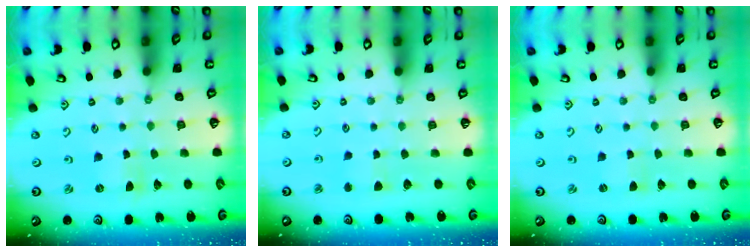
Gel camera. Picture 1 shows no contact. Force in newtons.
{"total": 2.8, "press": 2.8, "slide": 0.4}
{"total": 1.4, "press": 1.4, "slide": 0.2}